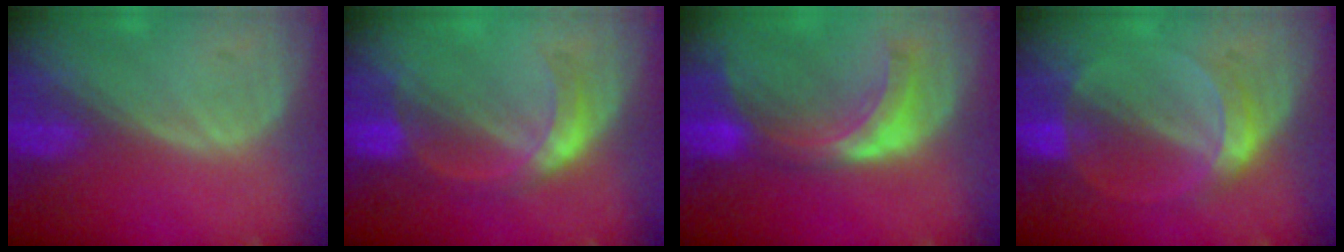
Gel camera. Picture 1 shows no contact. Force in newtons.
{"total": 5.4, "press": 5.0, "slide": 2.2}
{"total": 7.5, "press": 6.8, "slide": 3.0}
{"total": 5.2, "press": 4.8, "slide": 2.0}